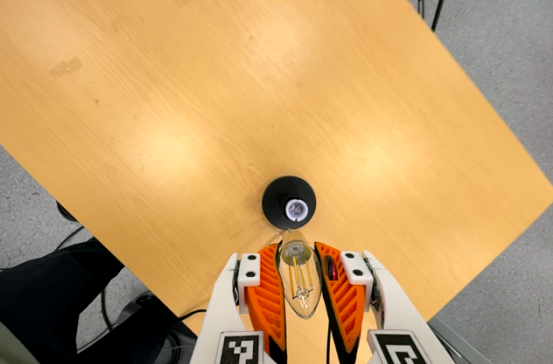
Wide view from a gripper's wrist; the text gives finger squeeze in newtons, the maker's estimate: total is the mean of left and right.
{"total": 21.8, "left": 23.6, "right": 20.0}